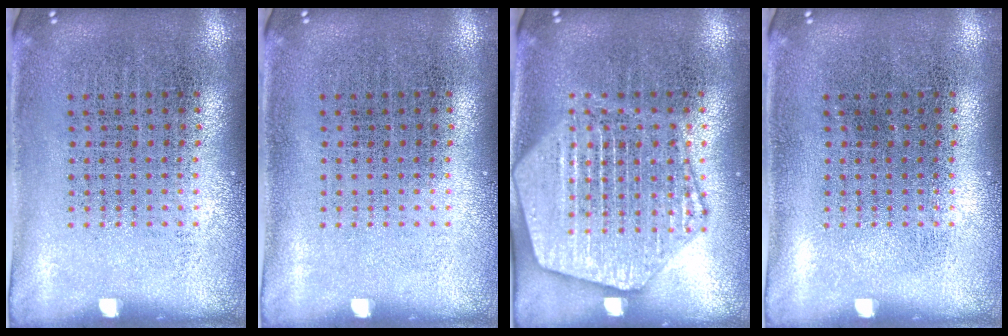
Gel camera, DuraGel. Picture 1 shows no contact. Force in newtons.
{"total": 0.0}
{"total": 3.9, "press": 3.8, "slide": 0.4}
{"total": 0.0}